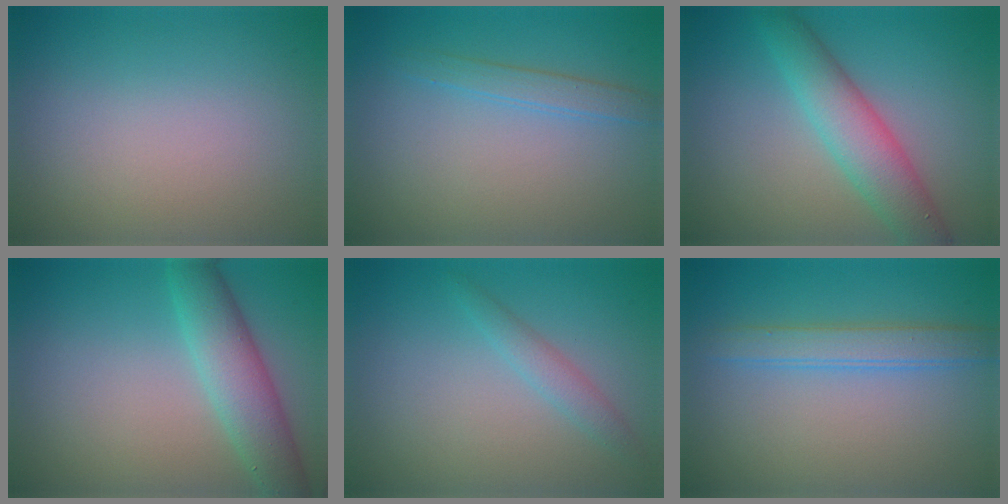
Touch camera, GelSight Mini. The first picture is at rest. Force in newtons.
{"total": 1.7, "press": 1.7, "slide": 0.0}
{"total": 5.1, "press": 5.1, "slide": 0.0}
{"total": 4.9, "press": 4.9, "slide": 0.2}
{"total": 1.7, "press": 1.7, "slide": 0.1}
{"total": 2.8, "press": 2.8, "slide": 0.0}